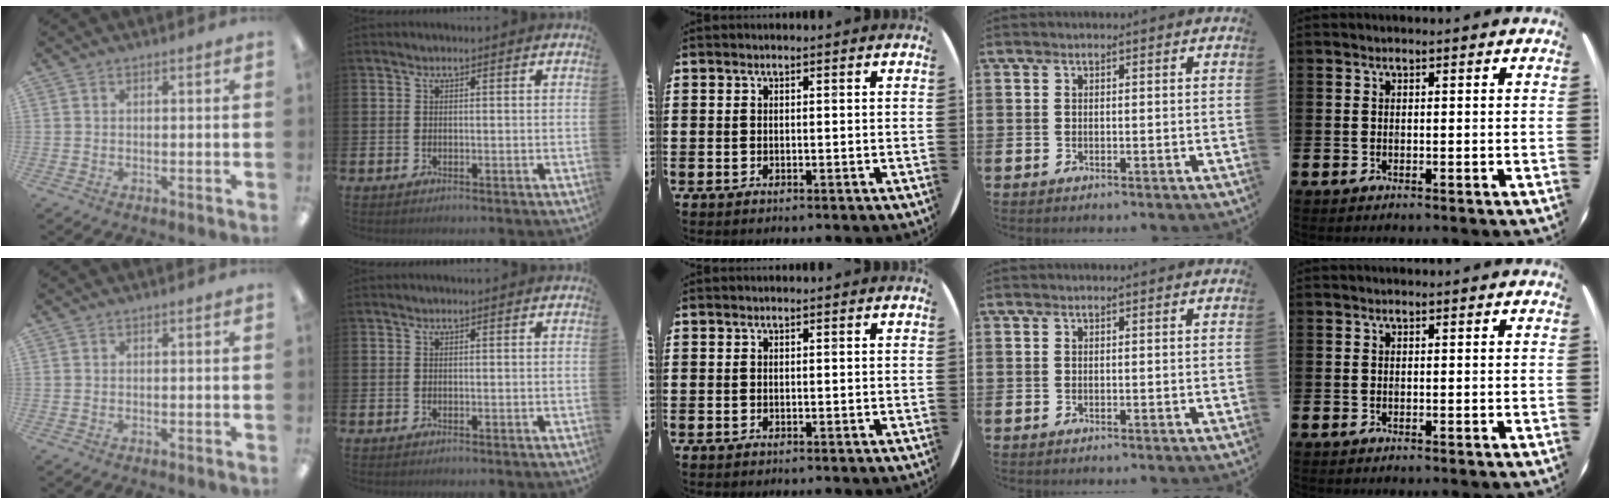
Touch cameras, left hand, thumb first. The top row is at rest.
{}